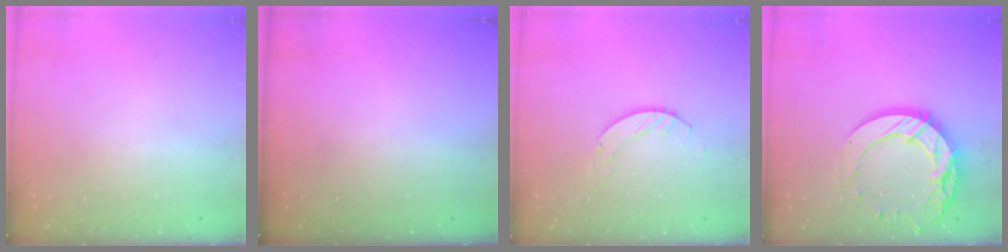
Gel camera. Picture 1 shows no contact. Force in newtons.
{"total": 0.0}
{"total": 3.9, "press": 3.9, "slide": 0.4}
{"total": 16.6, "press": 16.5, "slide": 1.2}